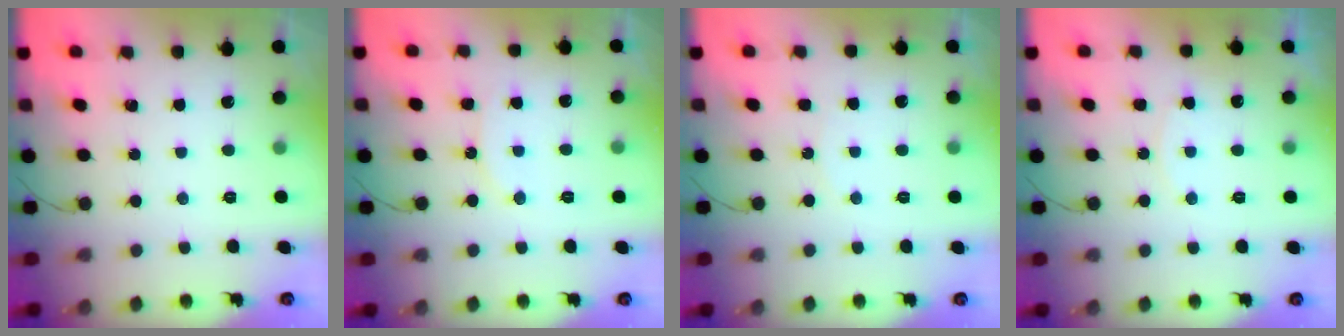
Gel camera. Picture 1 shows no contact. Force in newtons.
{"total": 6.9, "press": 6.9, "slide": 0.9}
{"total": 4.2, "press": 4.2, "slide": 0.4}
{"total": 5.0, "press": 5.0, "slide": 0.6}